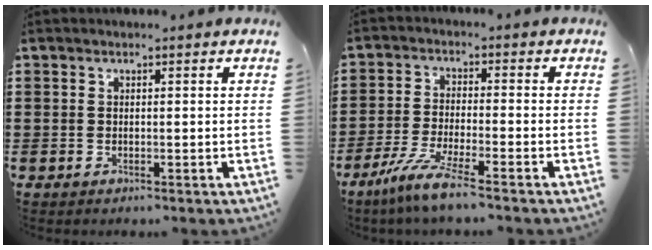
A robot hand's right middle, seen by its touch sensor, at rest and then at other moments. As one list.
[{"total": 6.2, "force": [-4.7, 0.0, 4.0], "torque": [-0.098, -0.021, -0.096]}]